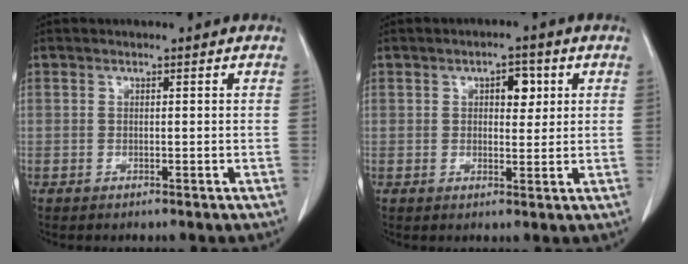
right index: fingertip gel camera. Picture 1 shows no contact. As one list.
[{"total": 3.7, "force": [1.3, 1.9, 2.9], "torque": [-0.041, 0.007, 0.017]}]